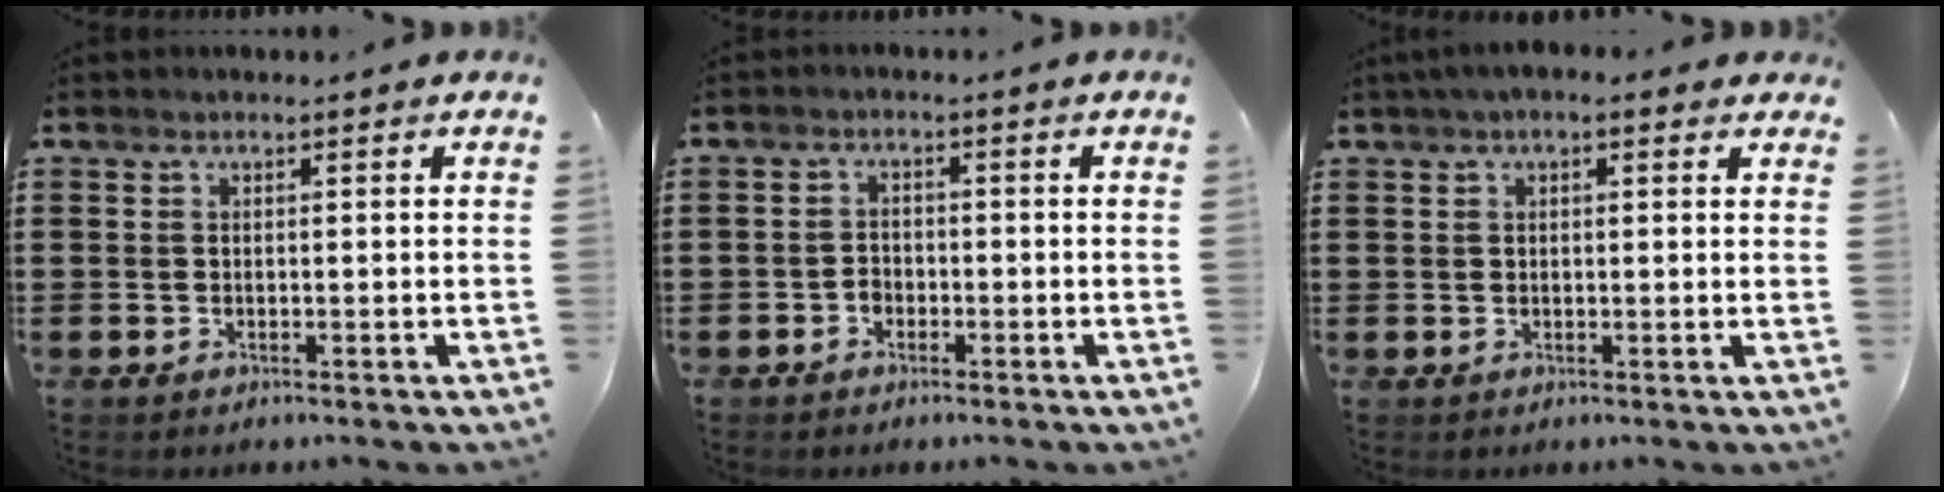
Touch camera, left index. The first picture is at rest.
{"total": 1.7, "force": [-1.3, 1.1, 0.3], "torque": [-0.012, 0.003, -0.029]}
{"total": 1.9, "force": [0.9, 0.9, 1.4], "torque": [-0.030, 0.008, 0.015]}